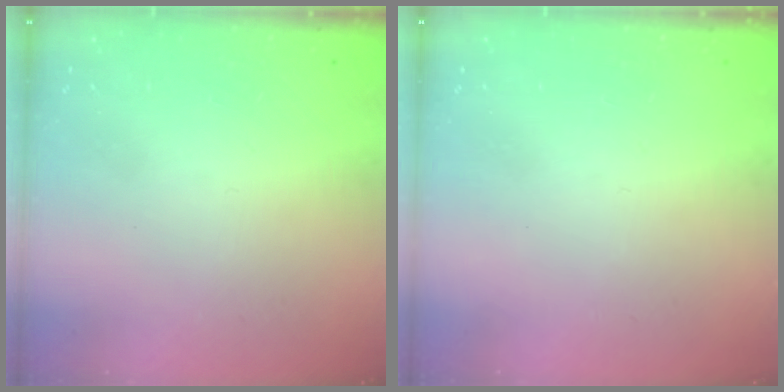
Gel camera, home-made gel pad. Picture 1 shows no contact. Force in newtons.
{"total": 0.0}